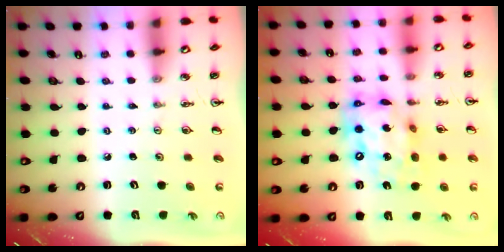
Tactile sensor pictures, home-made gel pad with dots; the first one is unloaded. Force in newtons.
{"total": 16.4, "press": 16.3, "slide": 1.6}